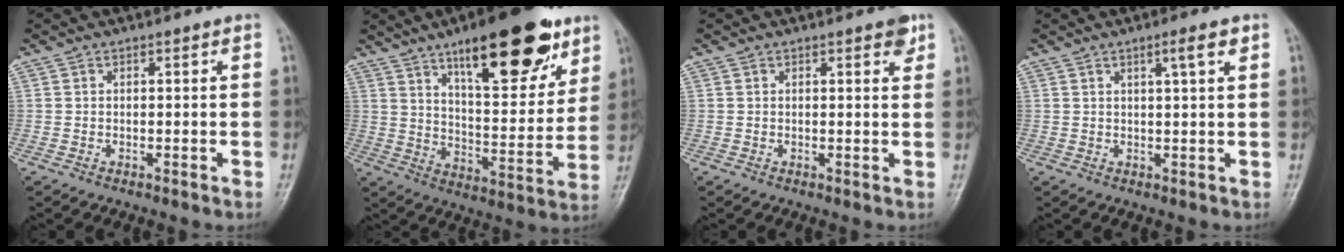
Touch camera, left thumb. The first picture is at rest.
{"total": 22.5, "force": [13.5, 7.8, 16.3], "torque": [-0.198, -0.059, 0.211]}
{"total": 2.3, "force": [1.5, 0.9, 1.5], "torque": [-0.009, -0.006, 0.016]}
{"total": 3.4, "force": [1.9, 0.2, 2.8], "torque": [-0.046, -0.006, 0.032]}